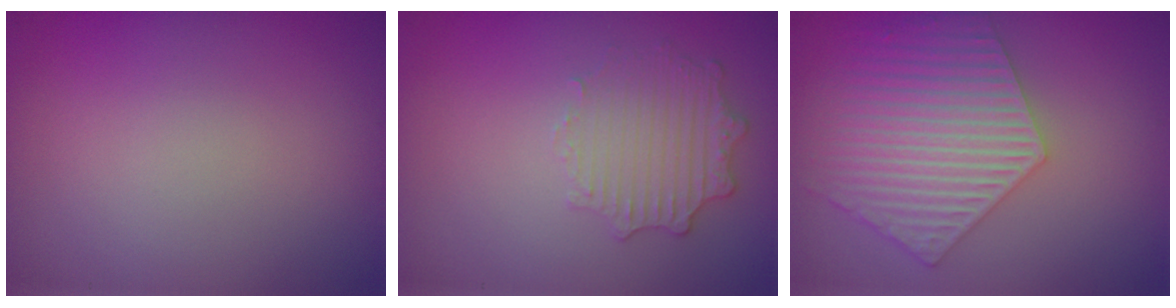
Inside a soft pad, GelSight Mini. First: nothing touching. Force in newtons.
{"total": 2.5, "press": 2.3, "slide": 1.0}
{"total": 6.4, "press": 4.9, "slide": 4.1}